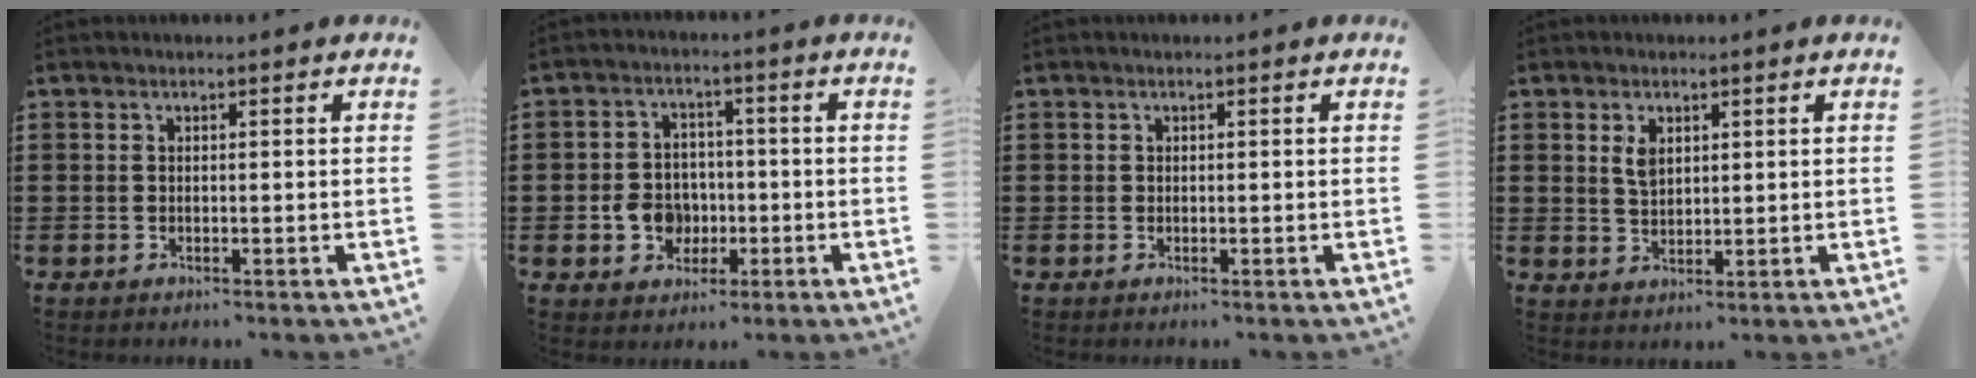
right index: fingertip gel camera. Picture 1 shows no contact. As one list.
[{"total": 6.1, "force": [-1.4, 5.1, 2.9], "torque": [-0.071, 0.012, -0.027]}, {"total": 0.0}, {"total": 2.8, "force": [1.2, 1.6, 1.9], "torque": [-0.035, 0.001, 0.021]}]